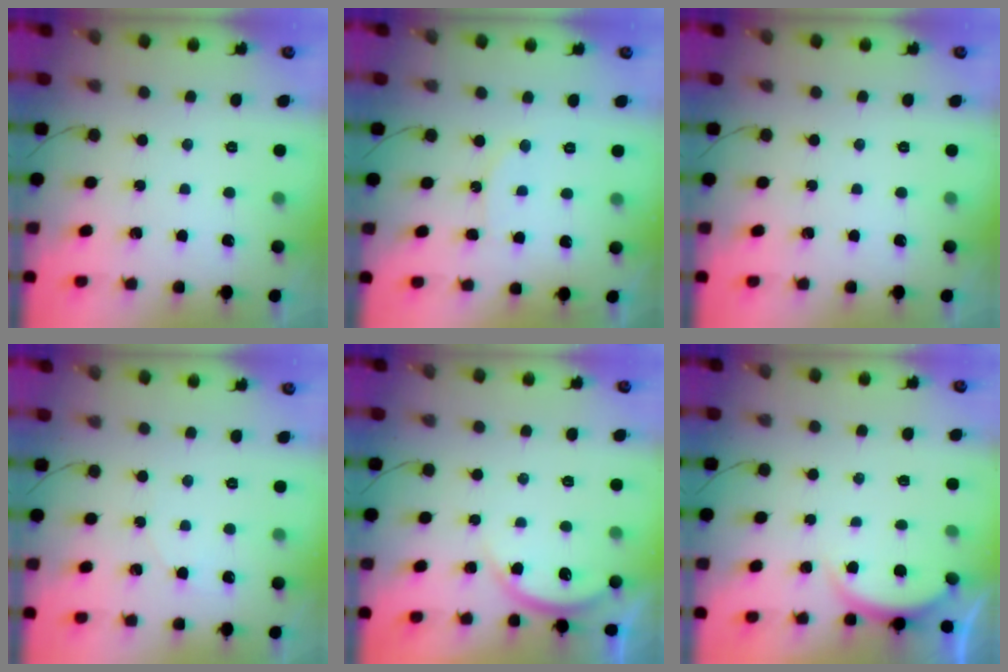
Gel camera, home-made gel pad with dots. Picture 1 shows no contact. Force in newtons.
{"total": 7.8, "press": 7.7, "slide": 0.7}
{"total": 0.0}
{"total": 3.9, "press": 3.3, "slide": 2.2}
{"total": 3.0, "press": 2.9, "slide": 0.4}
{"total": 1.9, "press": 1.9, "slide": 0.5}